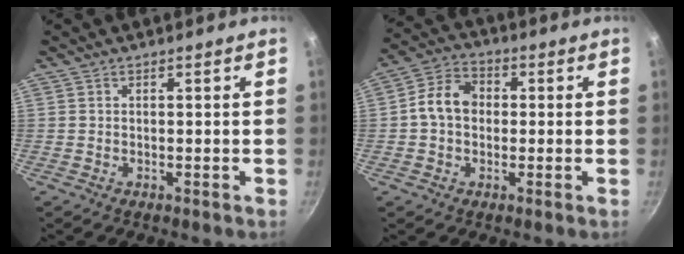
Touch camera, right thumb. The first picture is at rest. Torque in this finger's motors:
{"motor_torque": [0.87, 1.59, 0.57, -0.95, 0.03]}